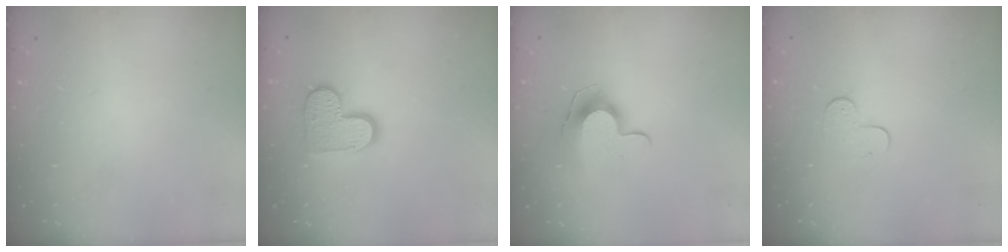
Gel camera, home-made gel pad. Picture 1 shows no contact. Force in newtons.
{"total": 10.5, "press": 10.5, "slide": 0.5}
{"total": 9.9, "press": 9.9, "slide": 0.4}
{"total": 4.3, "press": 4.2, "slide": 0.4}